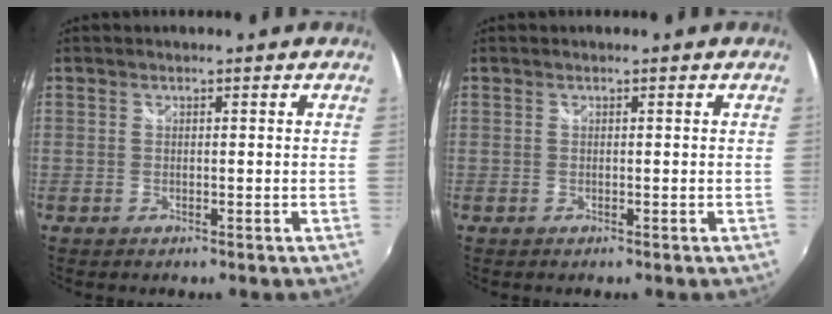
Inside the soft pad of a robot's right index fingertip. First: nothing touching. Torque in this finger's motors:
{"motor_torque": [0.00, 0.00, 0.00, 0.00]}